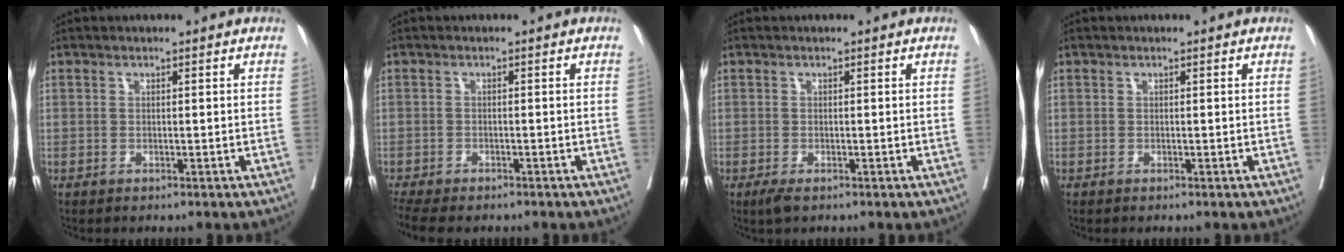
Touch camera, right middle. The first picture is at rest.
{"total": 7.5, "force": [-6.1, 2.4, 3.6], "torque": [-0.066, -0.008, -0.095]}
{"total": 1.9, "force": [-1.2, 0.6, 1.3], "torque": [-0.028, -0.007, -0.019]}
{"total": 0.0}